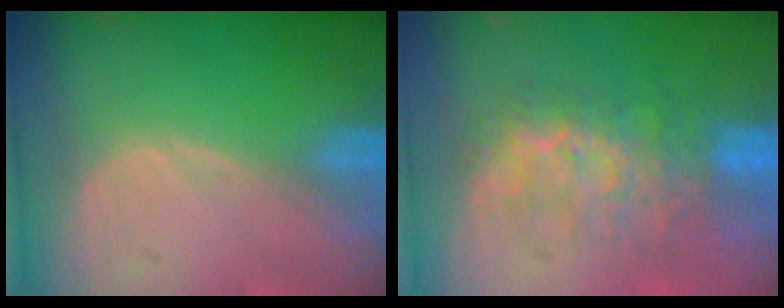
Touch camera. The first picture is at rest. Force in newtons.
{"total": 8.0, "press": 7.8, "slide": 1.5}